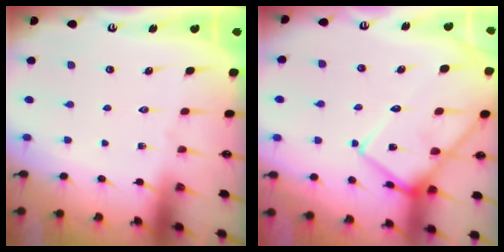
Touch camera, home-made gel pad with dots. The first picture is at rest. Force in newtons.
{"total": 15.8, "press": 15.7, "slide": 1.8}